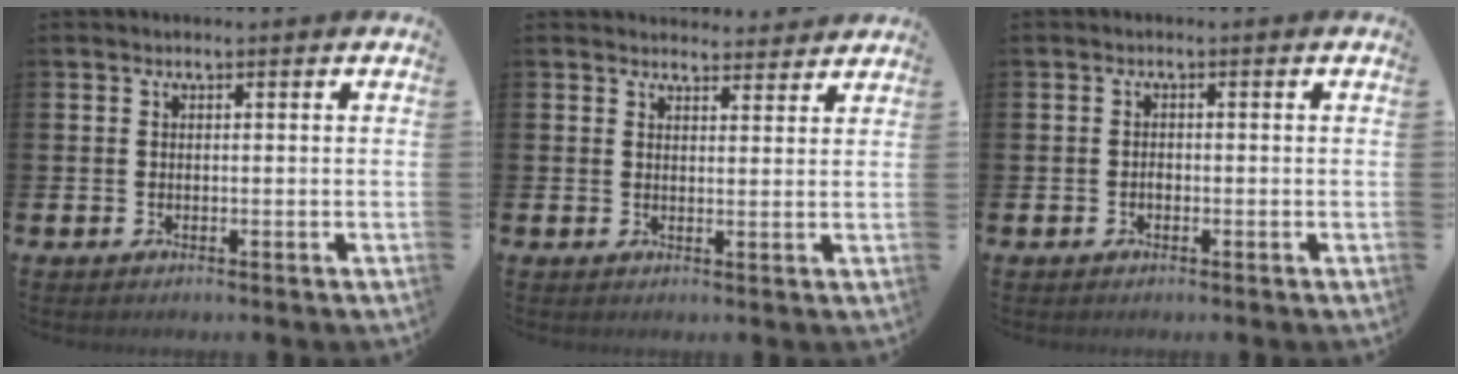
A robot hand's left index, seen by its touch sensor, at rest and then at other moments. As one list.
[{"total": 3.0, "force": [2.9, 0.6, -0.1], "torque": [0.008, -0.020, 0.051]}, {"total": 0.7, "force": [-0.4, 0.5, 0.4], "torque": [-0.005, -0.001, -0.009]}]